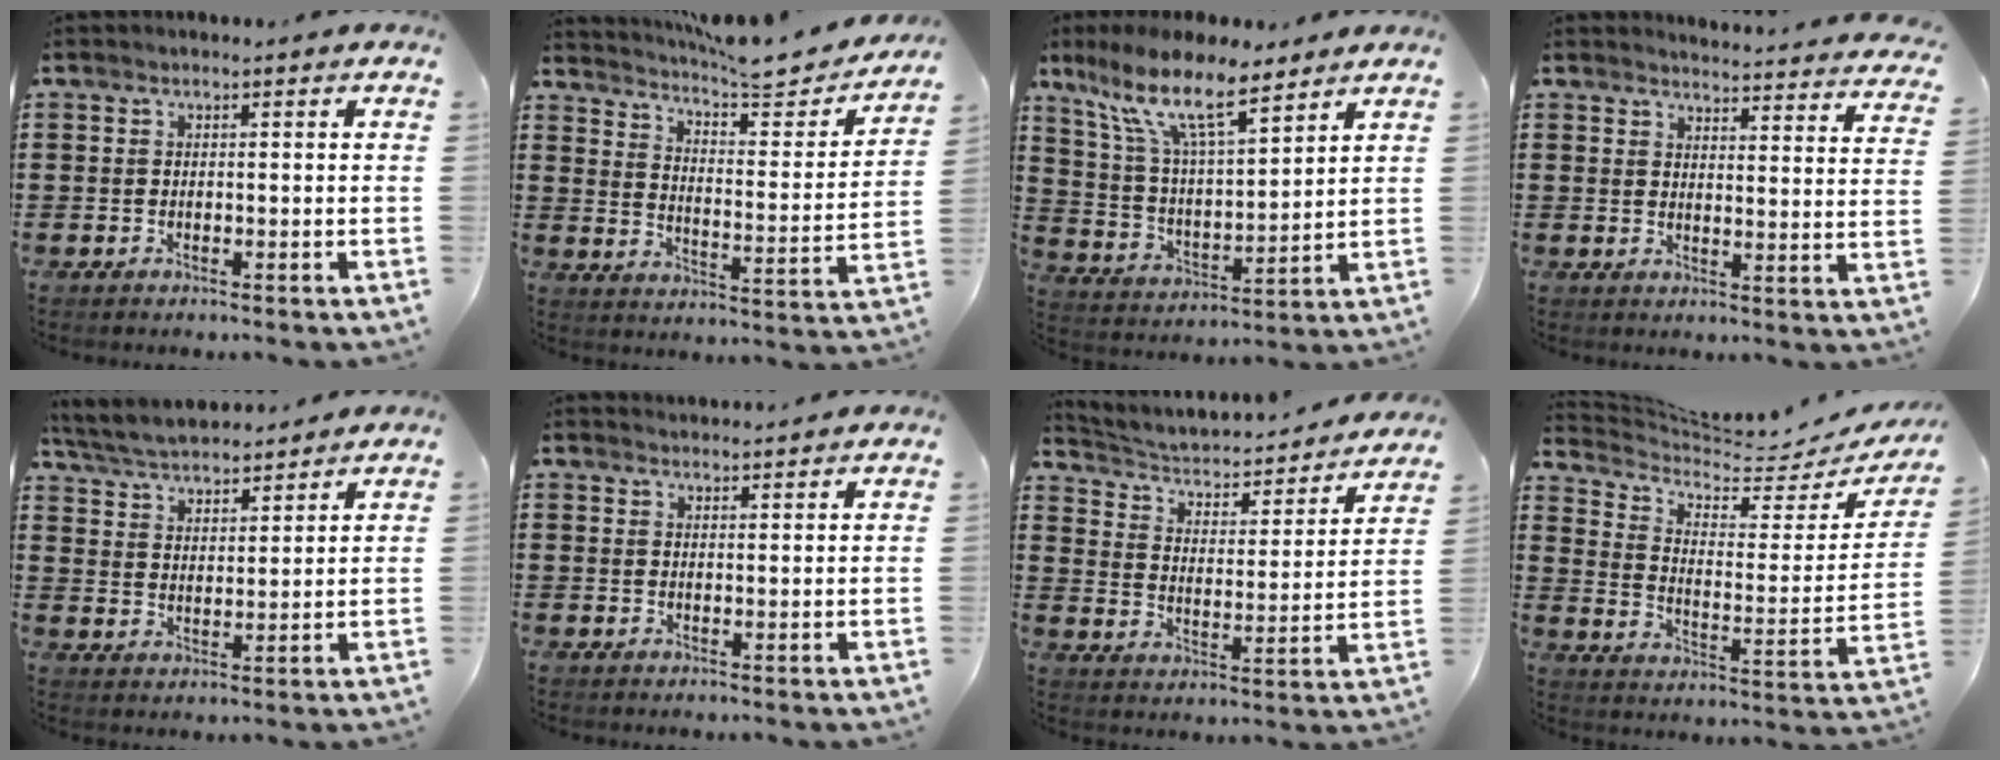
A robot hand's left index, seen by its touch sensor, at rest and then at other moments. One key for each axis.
{"total": 7.0, "fx": 6.4, "fy": 0.8, "fz": 2.9, "tx": -0.062, "ty": -0.046, "tz": 0.104}
{"total": 11.6, "fx": 8.4, "fy": 2.4, "fz": 7.7, "tx": -0.172, "ty": -0.032, "tz": 0.146}
{"total": 3.6, "fx": 3.5, "fy": -0.4, "fz": 0.4, "tx": -0.016, "ty": -0.030, "tz": 0.058}
{"total": 5.0, "fx": 4.9, "fy": 0.6, "fz": 0.8, "tx": -0.039, "ty": -0.021, "tz": 0.086}
{"total": 1.9, "fx": 1.9, "fy": -0.1, "fz": -0.1, "tx": -0.003, "ty": -0.001, "tz": 0.038}
{"total": 2.4, "fx": 1.9, "fy": 1.1, "fz": 0.9, "tx": -0.035, "ty": -0.026, "tz": 0.019}
{"total": 4.8, "fx": 4.4, "fy": 1.4, "fz": 1.5, "tx": -0.059, "ty": -0.040, "tz": 0.072}